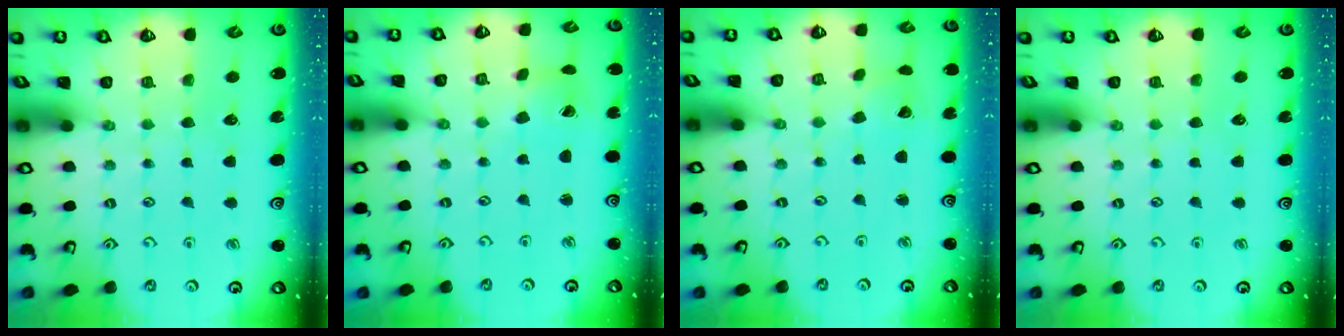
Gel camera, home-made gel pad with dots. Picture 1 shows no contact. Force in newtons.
{"total": 1.6, "press": 1.6, "slide": 0.3}
{"total": 2.2, "press": 2.2, "slide": 0.3}
{"total": 0.0}